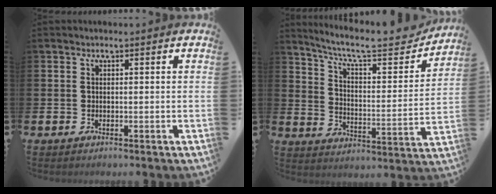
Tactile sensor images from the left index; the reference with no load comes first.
{"total": 8.9, "force": [7.8, 2.1, 3.7], "torque": [-0.090, -0.057, 0.126]}